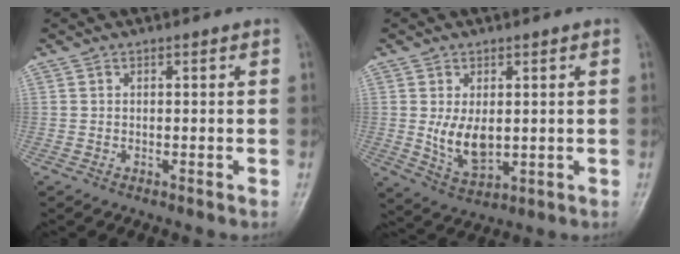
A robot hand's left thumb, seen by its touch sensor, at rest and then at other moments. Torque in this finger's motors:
{"motor_torque": [0.82, 1.67, 0.83, -0.07, 0.09]}